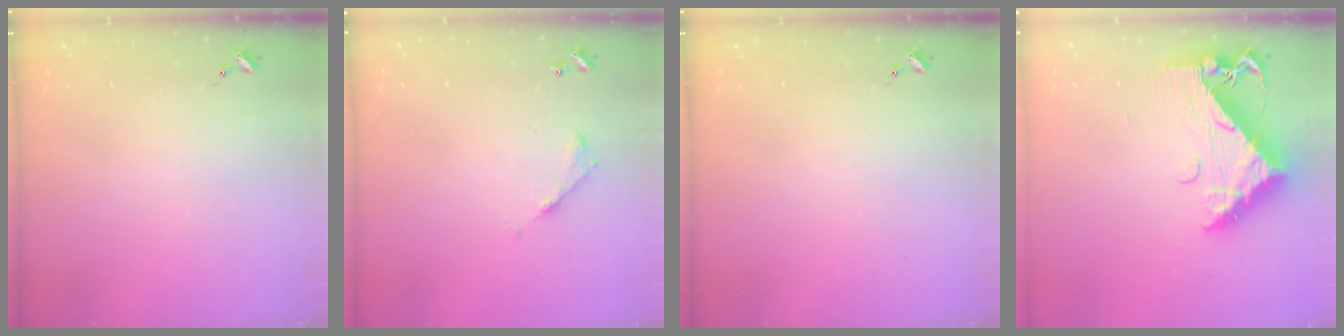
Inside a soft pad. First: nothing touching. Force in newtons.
{"total": 5.3, "press": 5.3, "slide": 0.4}
{"total": 0.0}
{"total": 12.7, "press": 12.7, "slide": 1.3}